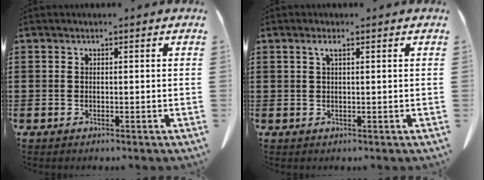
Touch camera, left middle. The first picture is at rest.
{"total": 1.4, "force": [0.6, 0.2, 1.3], "torque": [-0.027, 0.002, 0.011]}